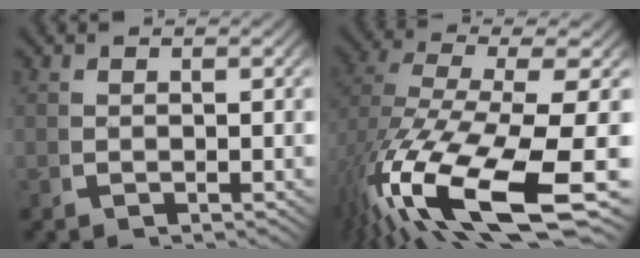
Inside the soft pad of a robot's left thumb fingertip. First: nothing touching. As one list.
[{"total": 14.1, "force": [-3.0, 7.1, 11.8], "torque": [-0.258, -0.055, -0.011]}]